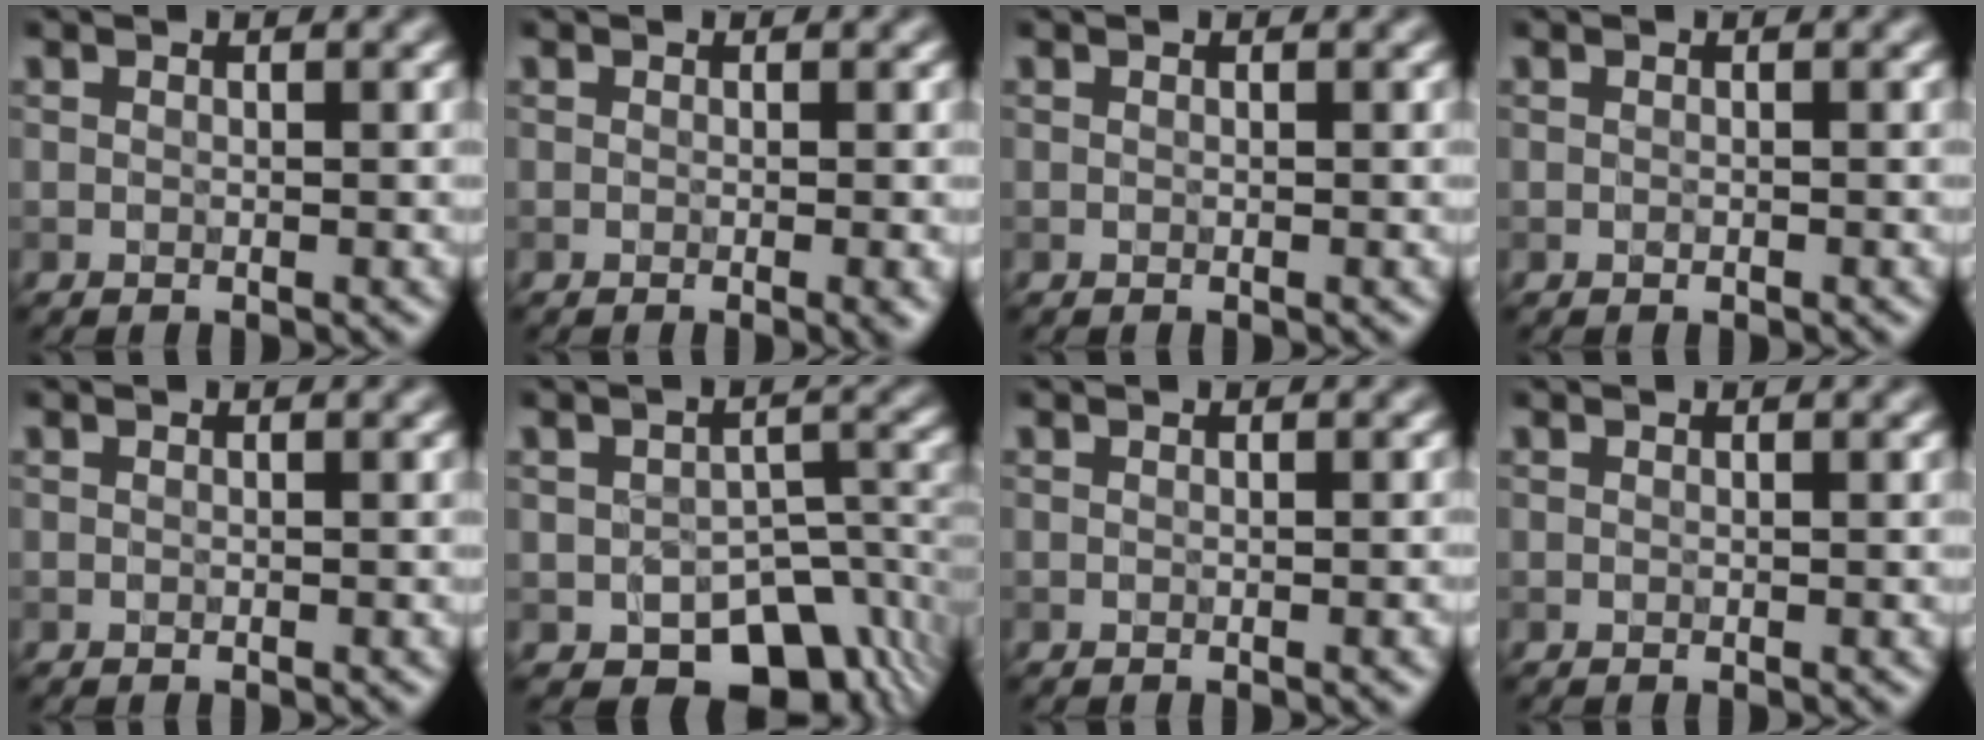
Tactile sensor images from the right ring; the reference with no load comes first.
{"total": 1.6, "force": [-0.3, 0.3, 1.5], "torque": [-0.013, -0.003, -0.001]}
{"total": 0.0}
{"total": 0.0}
{"total": 0.0}
{"total": 8.9, "force": [-4.1, 5.4, 5.8], "torque": [-0.072, -0.019, -0.048]}
{"total": 1.0, "force": [-0.2, 0.3, 0.9], "torque": [-0.004, -0.001, -0.001]}
{"total": 0.0}